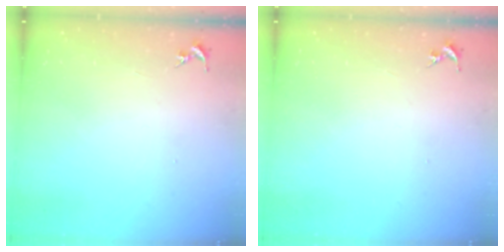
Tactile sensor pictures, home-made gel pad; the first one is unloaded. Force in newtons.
{"total": 0.0}